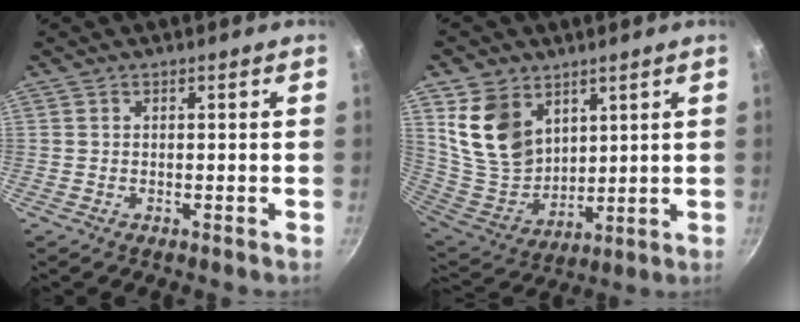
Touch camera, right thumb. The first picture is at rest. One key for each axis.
{"total": 14.2, "fx": 7.0, "fy": 10.2, "fz": 7.1, "tx": -0.106, "ty": -0.043, "tz": 0.152}